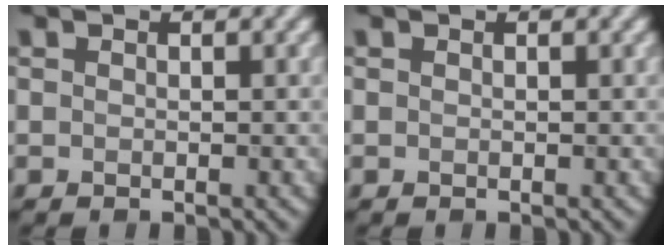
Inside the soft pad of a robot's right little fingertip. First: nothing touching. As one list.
[{"total": 0.0}]